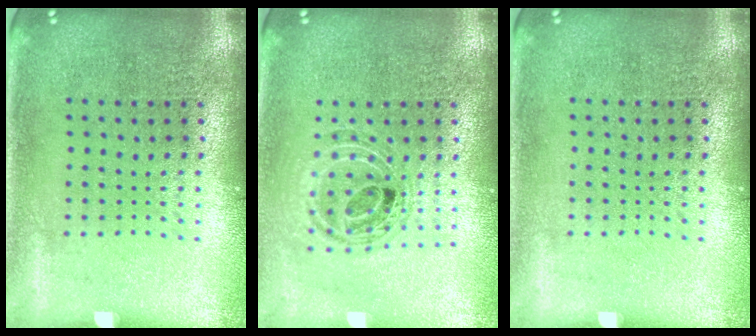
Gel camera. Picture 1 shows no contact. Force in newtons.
{"total": 0.8, "press": 0.8, "slide": 0.2}
{"total": 0.0}